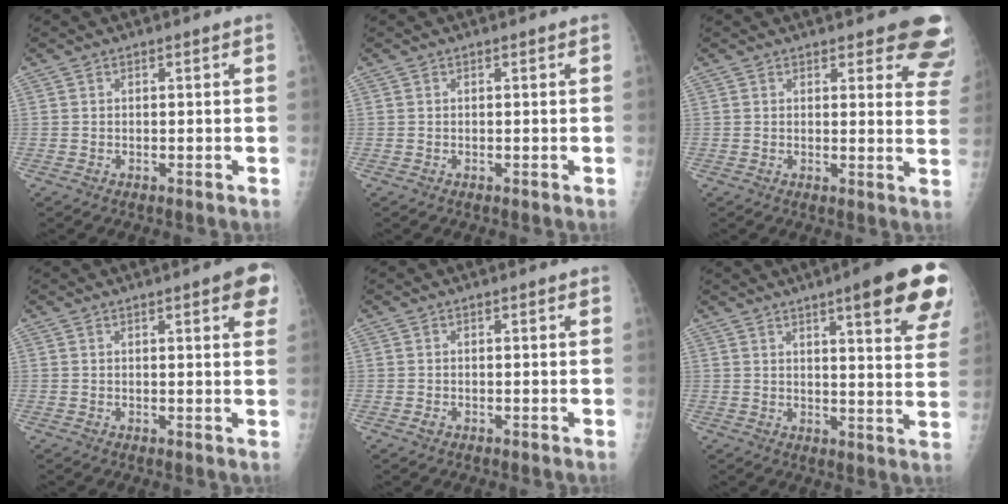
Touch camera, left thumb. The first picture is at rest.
{"total": 0.0}
{"total": 10.3, "force": [8.5, 3.4, 4.7], "torque": [-0.004, -0.044, 0.072]}
{"total": 5.3, "force": [2.5, 1.2, 4.4], "torque": [-0.040, -0.005, 0.025]}
{"total": 0.5, "force": [-0.3, 0.4, 0.3], "torque": [-0.001, 0.000, -0.004]}
{"total": 16.5, "force": [9.4, 2.9, 13.2], "torque": [-0.142, -0.038, 0.112]}